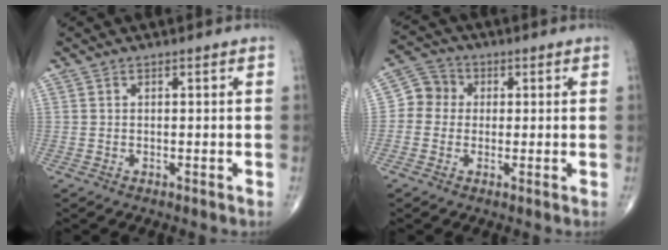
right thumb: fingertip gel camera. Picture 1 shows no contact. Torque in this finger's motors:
{"motor_torque": [-0.16, 0.25, 0.11, 0.09, -0.01]}